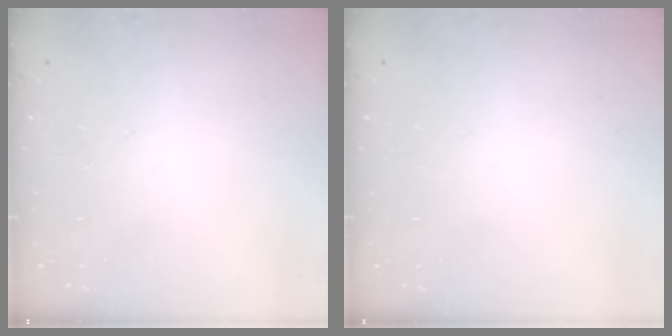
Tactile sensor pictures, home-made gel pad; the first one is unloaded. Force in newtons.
{"total": 0.0}